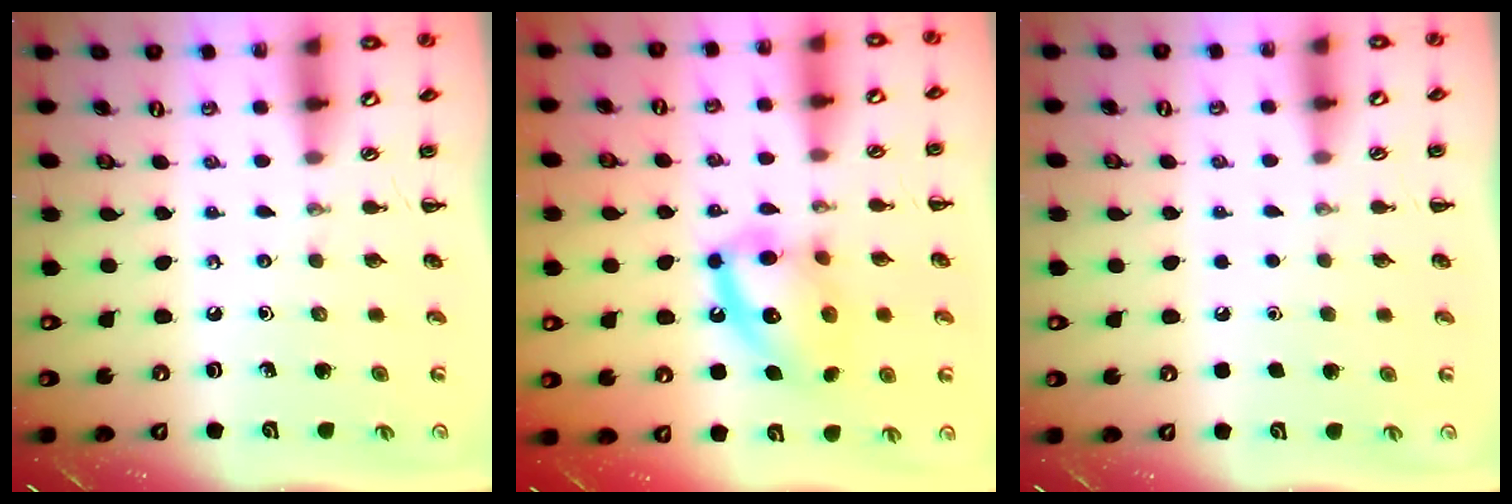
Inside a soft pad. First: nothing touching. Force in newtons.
{"total": 13.7, "press": 13.6, "slide": 1.5}
{"total": 1.6, "press": 1.6, "slide": 0.1}